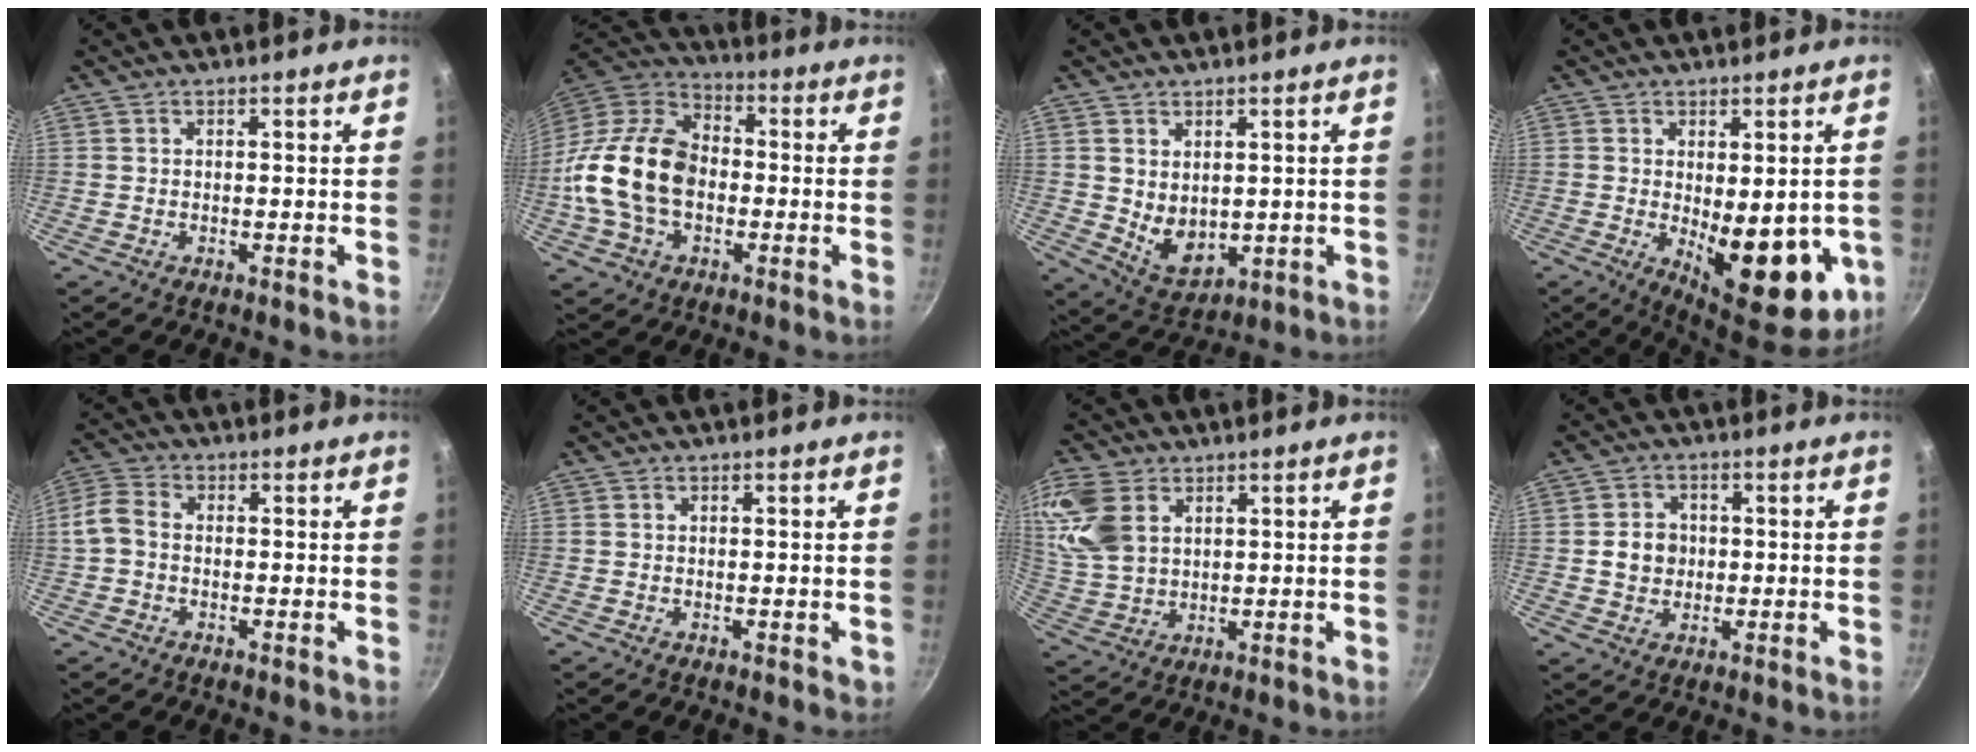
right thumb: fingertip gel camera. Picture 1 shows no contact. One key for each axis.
{"total": 18.8, "fx": -2.3, "fy": 12.9, "fz": 13.5, "tx": -0.236, "ty": 0.037, "tz": -0.057}
{"total": 7.2, "fx": 1.3, "fy": 5.1, "fz": 4.9, "tx": -0.064, "ty": -0.024, "tz": 0.043}
{"total": 16.1, "fx": -2.7, "fy": 7.4, "fz": 14.1, "tx": -0.155, "ty": -0.023, "tz": -0.019}
{"total": 4.6, "fx": -0.7, "fy": 3.5, "fz": 3.0, "tx": -0.068, "ty": 0.016, "tz": -0.029}
{"total": 0.6, "fx": 0.1, "fy": 0.5, "fz": 0.3, "tx": 0.000, "ty": 0.002, "tz": 0.002}
{"total": 11.8, "fx": 4.6, "fy": 8.0, "fz": 7.4, "tx": -0.148, "ty": -0.012, "tz": 0.098}
{"total": 5.2, "fx": 0.0, "fy": 4.6, "fz": 2.4, "tx": -0.015, "ty": 0.007, "tz": -0.002}